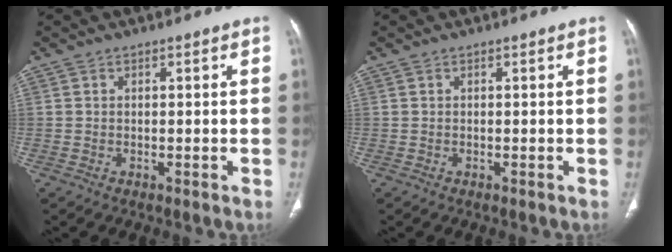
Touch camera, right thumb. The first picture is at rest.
{"total": 0.0}